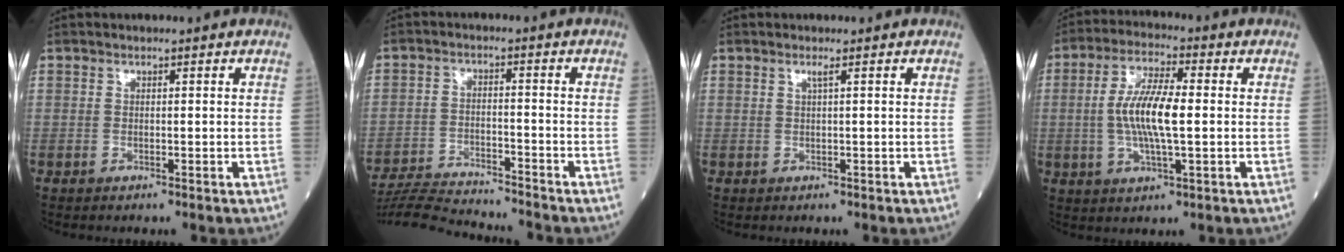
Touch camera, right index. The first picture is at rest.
{"total": 11.6, "force": [-11.3, 0.0, 2.7], "torque": [-0.048, -0.005, -0.188]}
{"total": 0.7, "force": [0.3, -0.2, 0.6], "torque": [-0.019, -0.002, 0.009]}
{"total": 9.7, "force": [-0.1, 1.9, 9.5], "torque": [-0.190, 0.003, -0.005]}